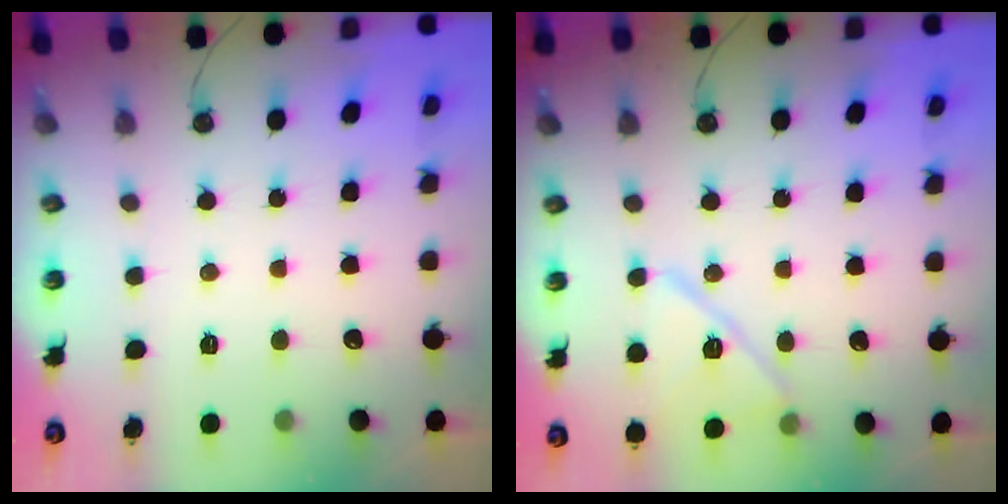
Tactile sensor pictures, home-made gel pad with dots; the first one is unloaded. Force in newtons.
{"total": 13.5, "press": 13.5, "slide": 0.4}